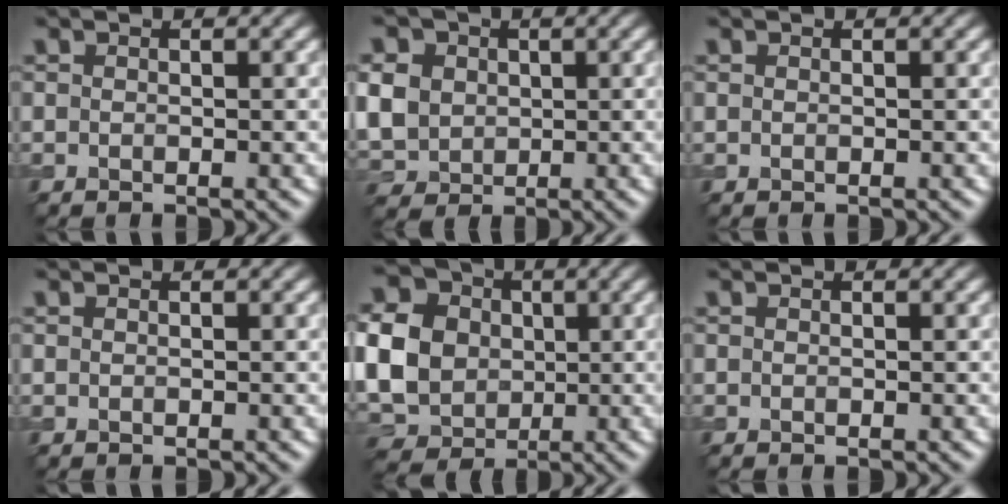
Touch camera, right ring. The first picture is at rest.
{"total": 7.7, "force": [1.5, 6.5, 3.9], "torque": [-0.105, 0.021, 0.021]}
{"total": 0.0}
{"total": 0.0}
{"total": 10.2, "force": [0.1, 8.6, 5.5], "torque": [-0.142, -0.002, -0.007]}
{"total": 0.0}